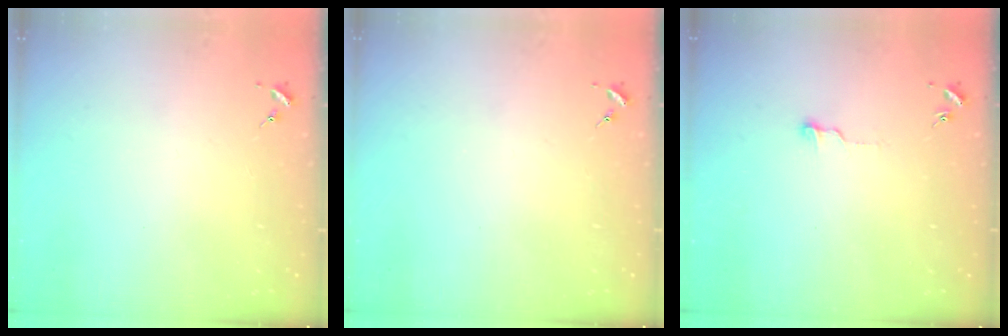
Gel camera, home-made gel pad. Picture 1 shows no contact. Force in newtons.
{"total": 0.0}
{"total": 4.0, "press": 4.0, "slide": 0.4}